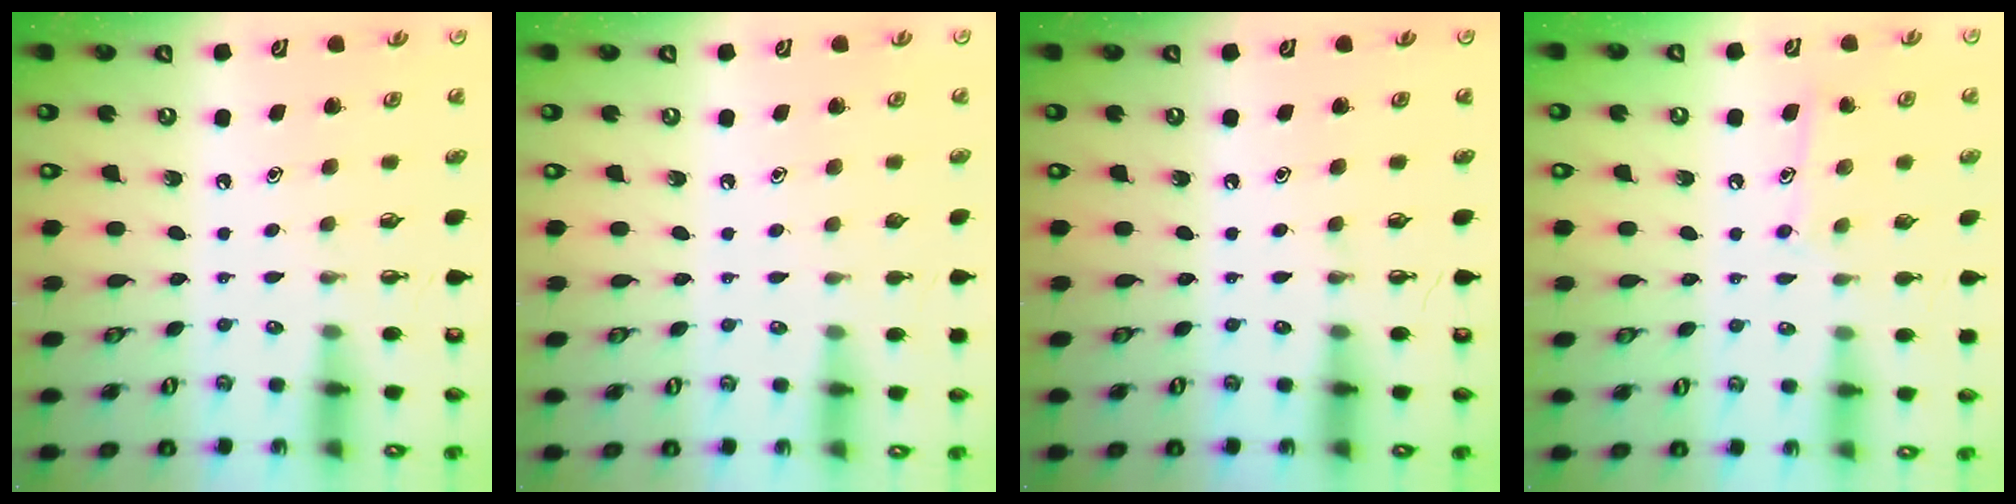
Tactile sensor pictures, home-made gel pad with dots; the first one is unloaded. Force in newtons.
{"total": 0.0}
{"total": 0.0}
{"total": 7.8, "press": 7.8, "slide": 0.6}